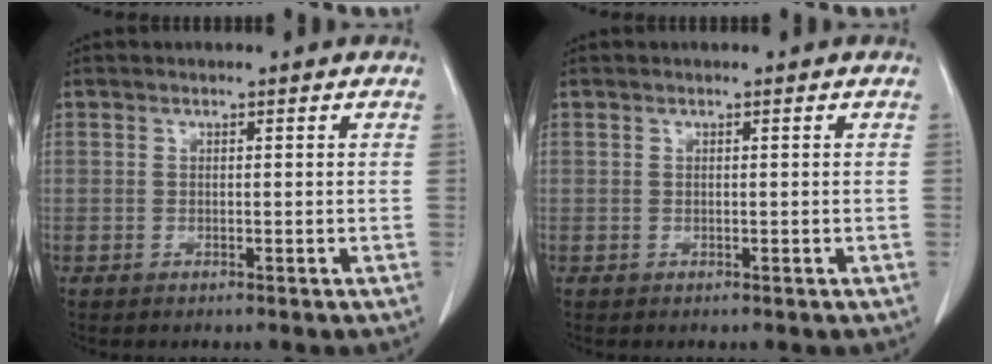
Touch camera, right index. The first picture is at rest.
{"total": 0.0}